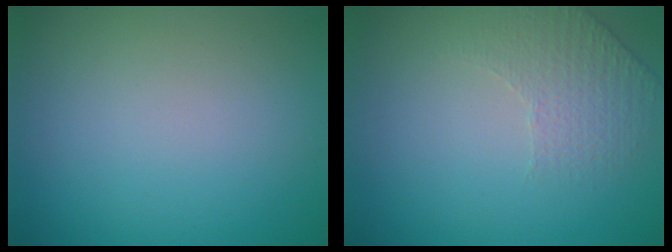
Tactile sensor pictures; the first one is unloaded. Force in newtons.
{"total": 1.7, "press": 1.3, "slide": 1.1}